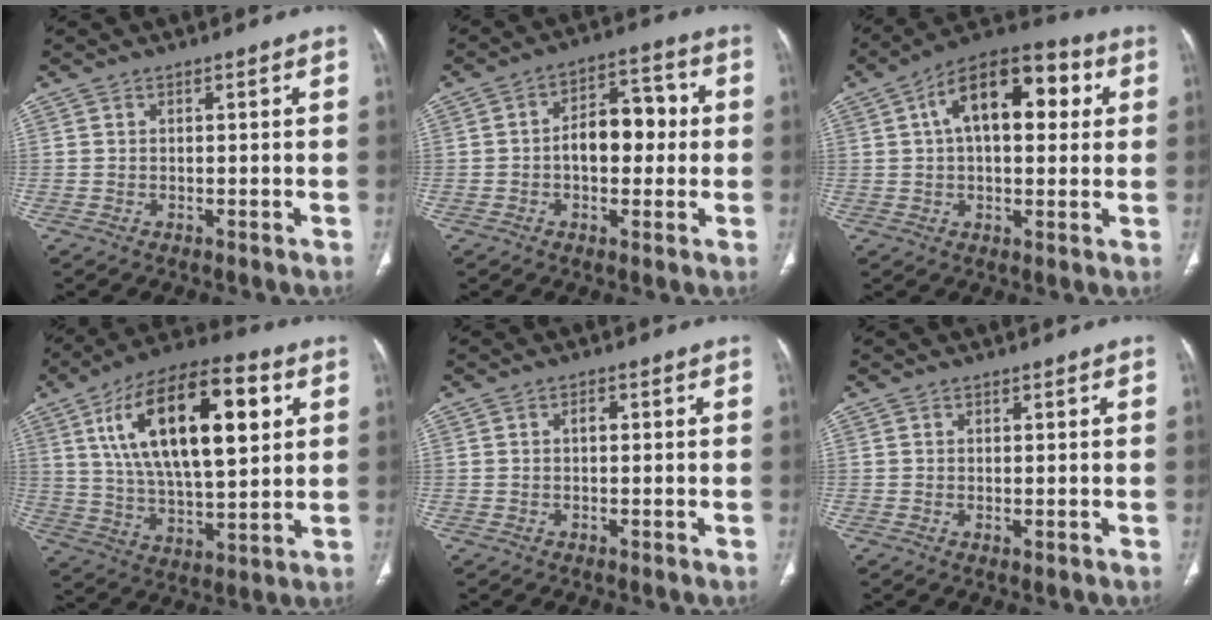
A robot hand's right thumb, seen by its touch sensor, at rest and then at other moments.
{"total": 10.1, "force": [-0.2, 6.3, 7.9], "torque": [-0.090, 0.033, -0.009]}
{"total": 16.9, "force": [4.4, 8.8, 13.7], "torque": [-0.184, 0.027, 0.060]}
{"total": 24.5, "force": [7.7, 10.3, 20.8], "torque": [-0.344, -0.009, 0.127]}
{"total": 1.3, "force": [0.2, 0.7, 1.1], "torque": [-0.018, 0.004, 0.002]}
{"total": 0.7, "force": [-0.1, 0.3, 0.6], "torque": [-0.017, -0.005, 0.001]}